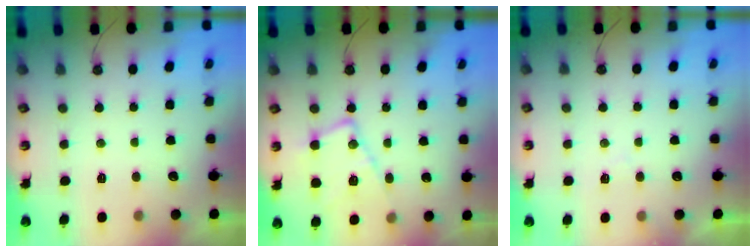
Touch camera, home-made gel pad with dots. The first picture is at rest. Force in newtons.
{"total": 14.7, "press": 14.6, "slide": 1.3}
{"total": 3.7, "press": 3.7, "slide": 0.6}